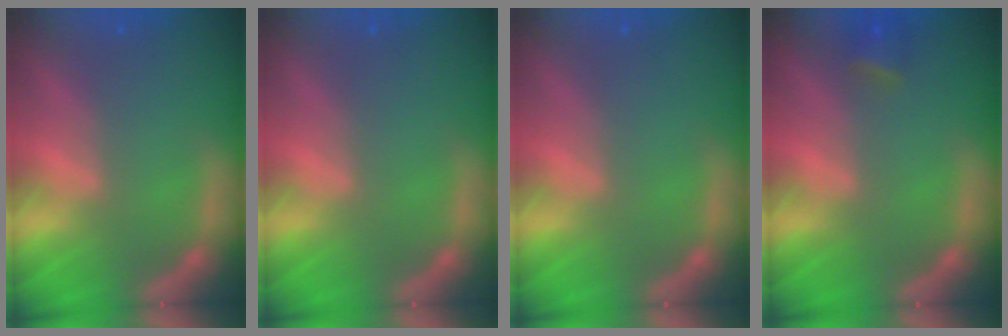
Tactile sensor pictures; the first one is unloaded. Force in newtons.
{"total": 0.0}
{"total": 0.0}
{"total": 1.9}